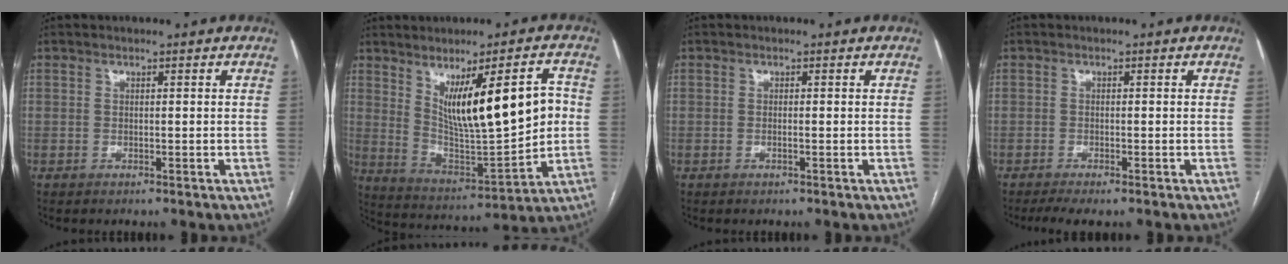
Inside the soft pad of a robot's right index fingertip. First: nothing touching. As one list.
[{"total": 16.0, "force": [3.4, 3.5, 15.3], "torque": [-0.247, -0.003, 0.074]}, {"total": 0.5, "force": [-0.2, 0.0, 0.5], "torque": [-0.009, 0.001, -0.003]}, {"total": 3.5, "force": [-2.6, 0.8, 2.2], "torque": [-0.037, -0.008, -0.039]}]